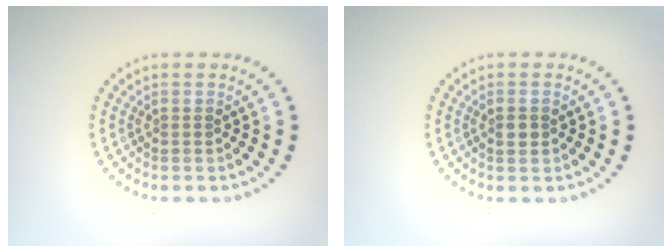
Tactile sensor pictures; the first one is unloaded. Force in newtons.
{"total": 1.0, "press": 1.0, "slide": 0.1}